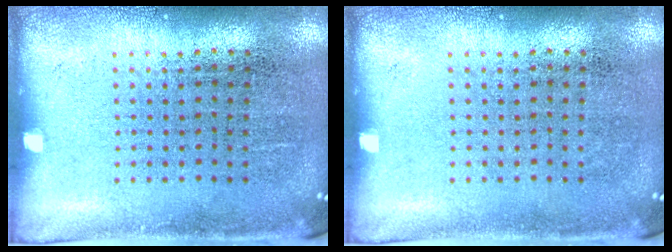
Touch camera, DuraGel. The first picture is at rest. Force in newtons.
{"total": 0.0}